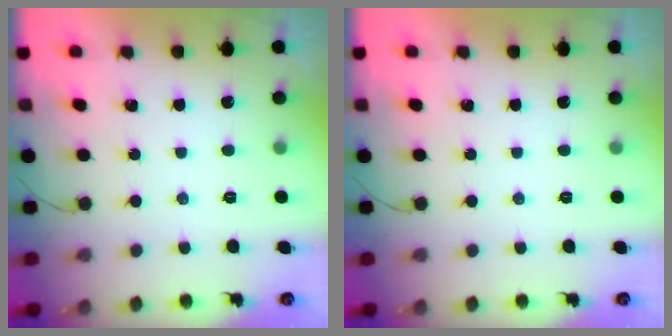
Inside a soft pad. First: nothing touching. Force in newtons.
{"total": 0.0}